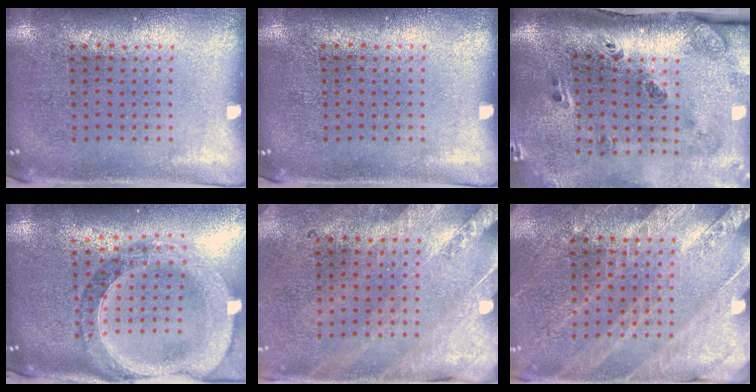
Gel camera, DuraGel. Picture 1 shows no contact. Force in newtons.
{"total": 0.0}
{"total": 3.3, "press": 2.0, "slide": 2.6}
{"total": 1.8, "press": 1.7, "slide": 0.5}
{"total": 2.5, "press": 2.0, "slide": 1.4}
{"total": 2.5, "press": 2.5, "slide": 0.4}